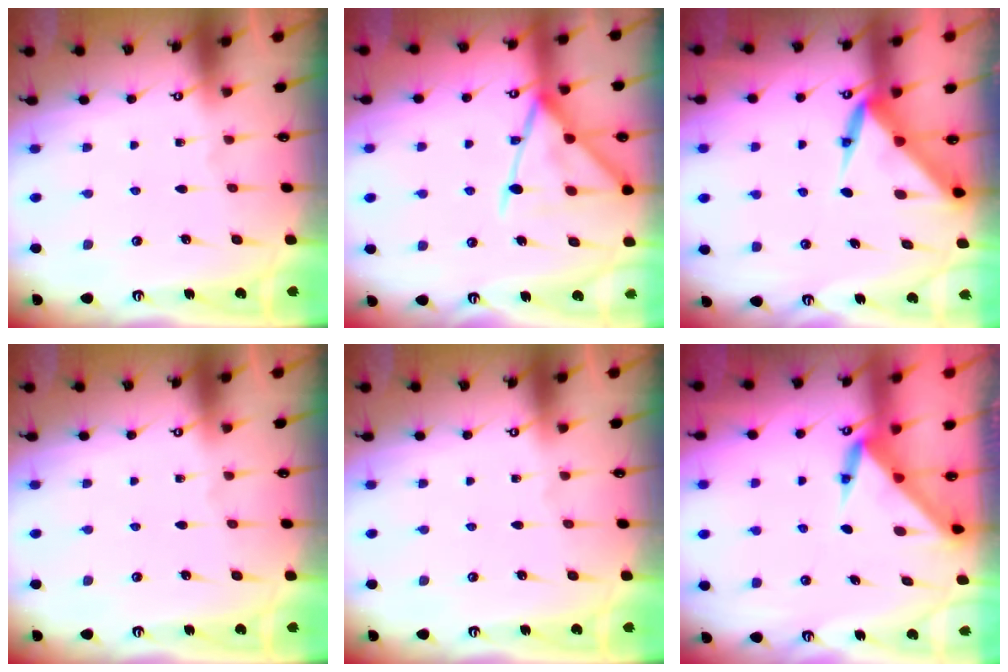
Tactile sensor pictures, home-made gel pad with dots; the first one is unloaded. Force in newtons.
{"total": 16.9, "press": 16.8, "slide": 1.4}
{"total": 5.9, "press": 5.9, "slide": 0.4}
{"total": 0.0}
{"total": 0.0}
{"total": 3.5, "press": 3.5, "slide": 0.2}